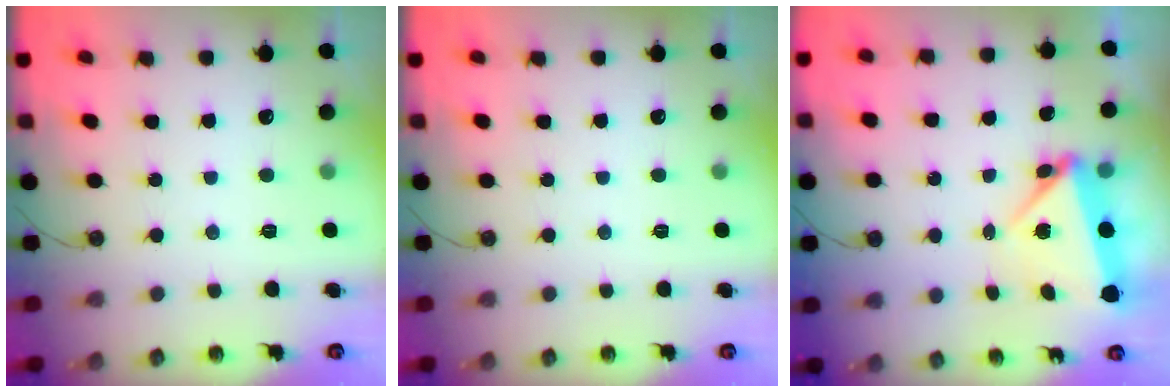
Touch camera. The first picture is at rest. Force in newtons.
{"total": 0.0}
{"total": 6.3, "press": 5.3, "slide": 3.4}